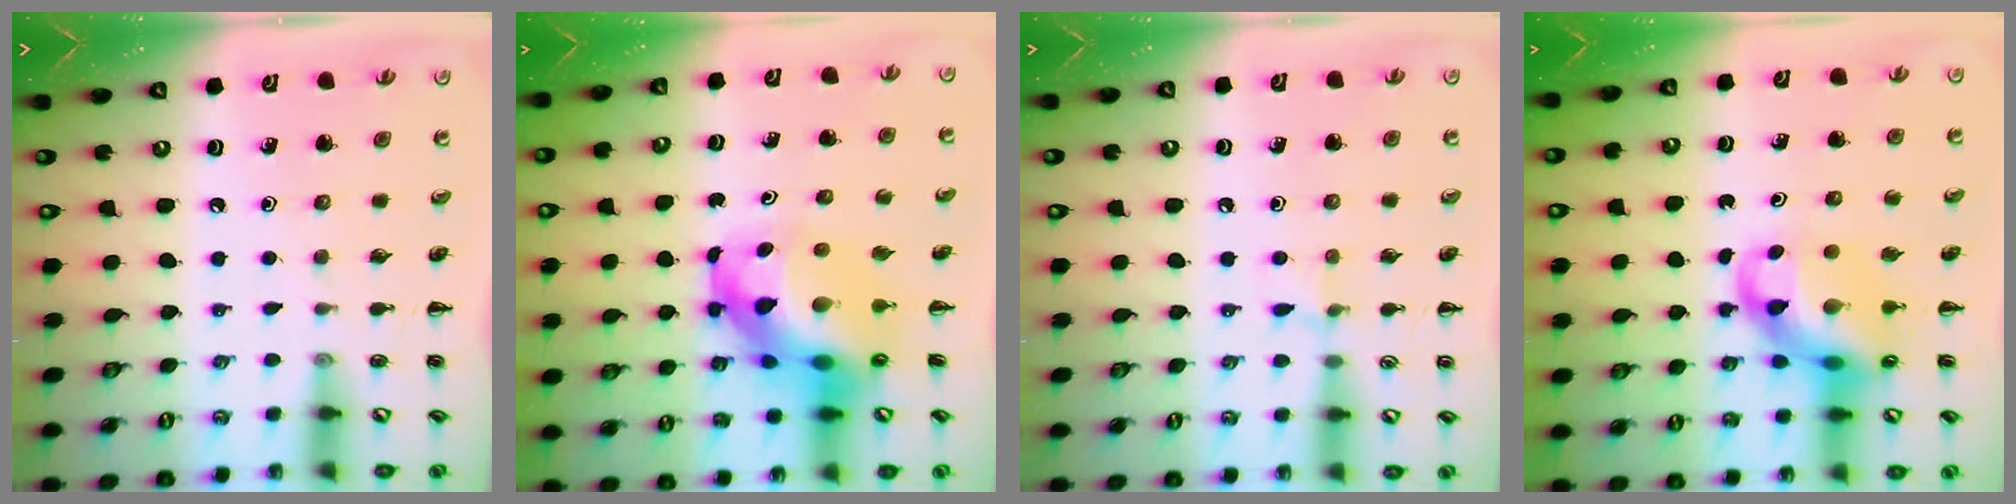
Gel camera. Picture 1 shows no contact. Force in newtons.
{"total": 13.8, "press": 13.3, "slide": 3.6}
{"total": 5.1, "press": 4.7, "slide": 1.9}
{"total": 11.7, "press": 11.4, "slide": 2.9}